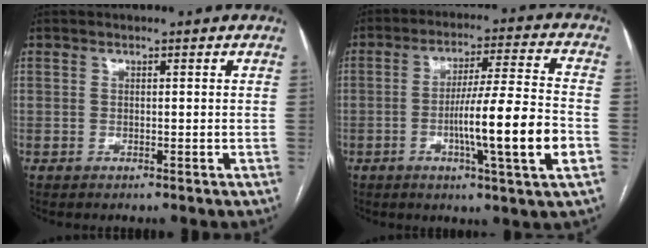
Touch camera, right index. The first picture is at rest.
{"total": 14.0, "force": [-3.6, -0.6, 13.5], "torque": [-0.226, -0.006, -0.064]}